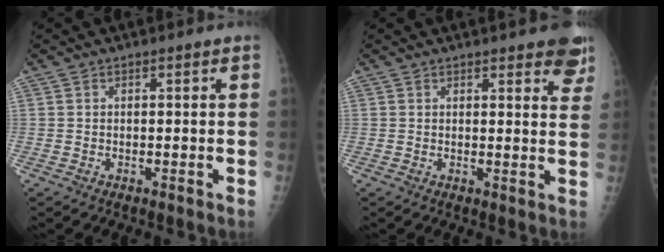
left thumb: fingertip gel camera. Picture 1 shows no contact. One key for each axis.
{"total": 7.2, "fx": 5.2, "fy": 2.3, "fz": 4.5, "tx": -0.026, "ty": -0.021, "tz": 0.053}